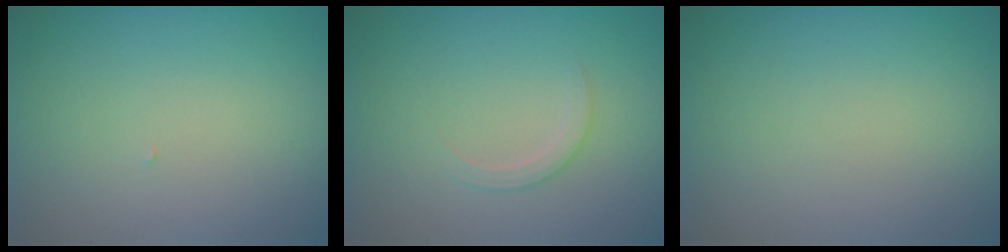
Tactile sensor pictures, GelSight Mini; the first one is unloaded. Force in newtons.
{"total": 1.3, "press": 1.3, "slide": 0.1}
{"total": 0.0}